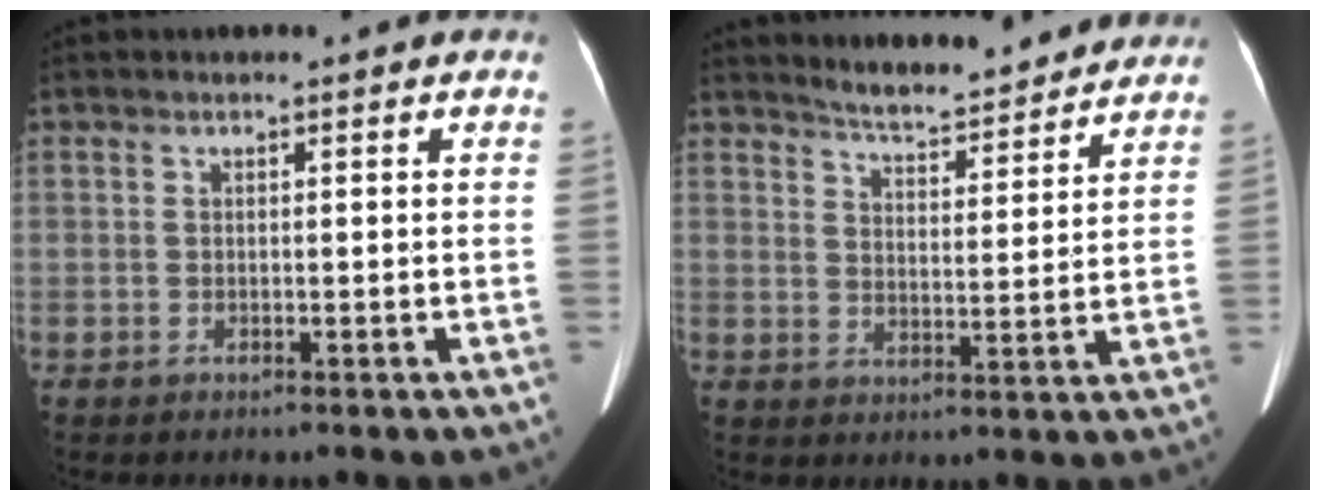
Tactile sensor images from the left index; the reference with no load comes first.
{"total": 11.2, "force": [10.7, 1.6, 3.1], "torque": [-0.043, 0.003, 0.144]}